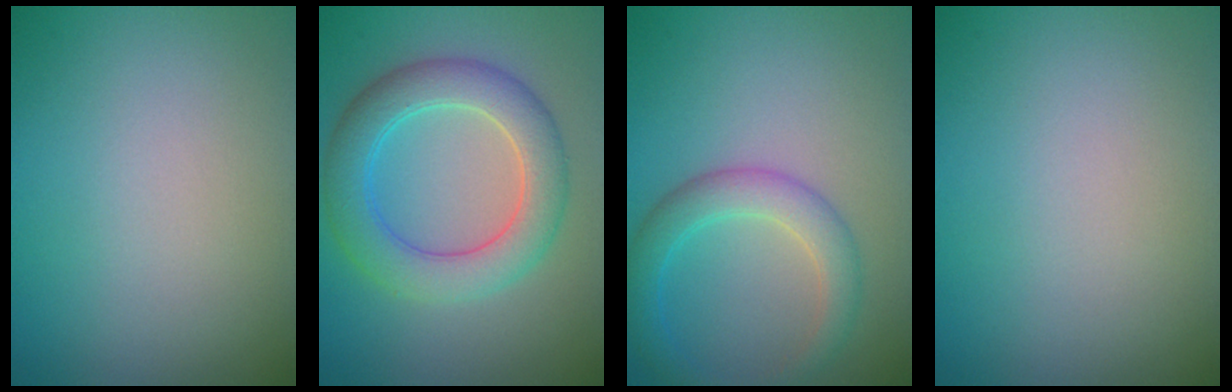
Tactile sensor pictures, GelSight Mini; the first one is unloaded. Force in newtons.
{"total": 5.6, "press": 5.6, "slide": 0.2}
{"total": 3.5, "press": 3.5, "slide": 0.2}
{"total": 0.0}